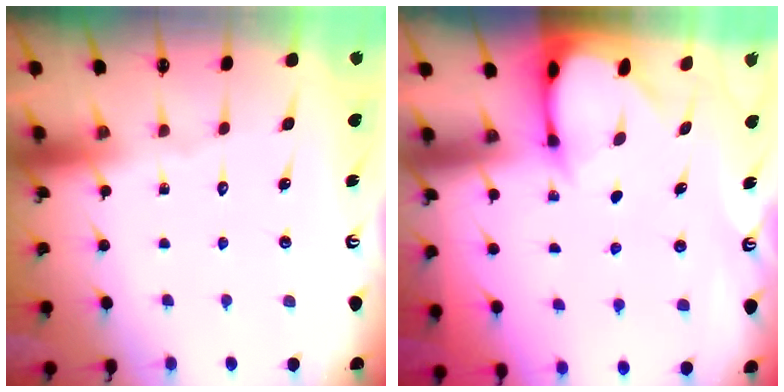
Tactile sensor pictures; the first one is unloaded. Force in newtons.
{"total": 2.9, "press": 2.9, "slide": 0.4}